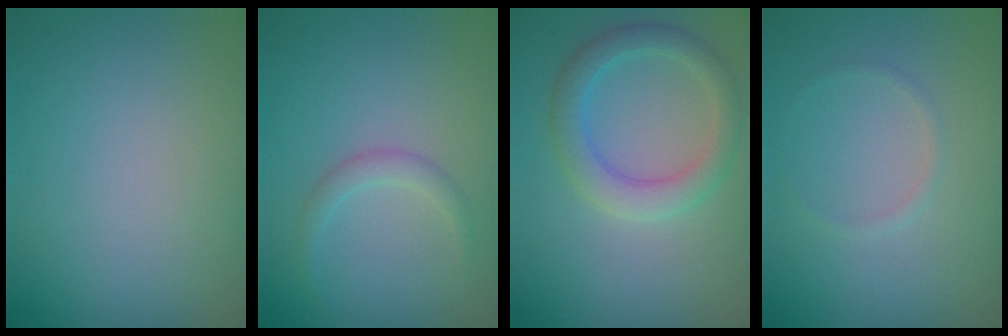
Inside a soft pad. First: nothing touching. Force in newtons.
{"total": 1.4, "press": 1.4, "slide": 0.0}
{"total": 3.4, "press": 3.4, "slide": 0.2}
{"total": 0.7, "press": 0.7, "slide": 0.1}